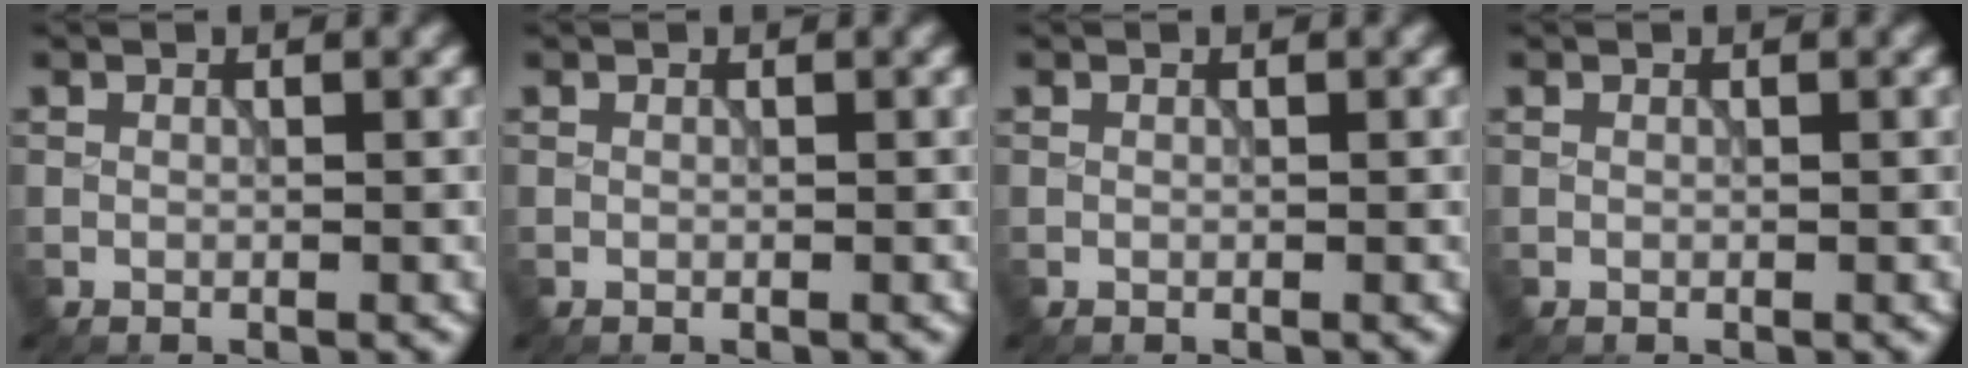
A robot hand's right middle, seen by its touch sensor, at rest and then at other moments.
{"total": 0.0}
{"total": 0.0}
{"total": 0.0}